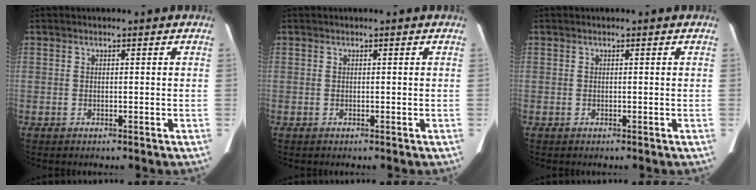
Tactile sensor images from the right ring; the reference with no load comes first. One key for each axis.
{"total": 0.0}
{"total": 0.0}